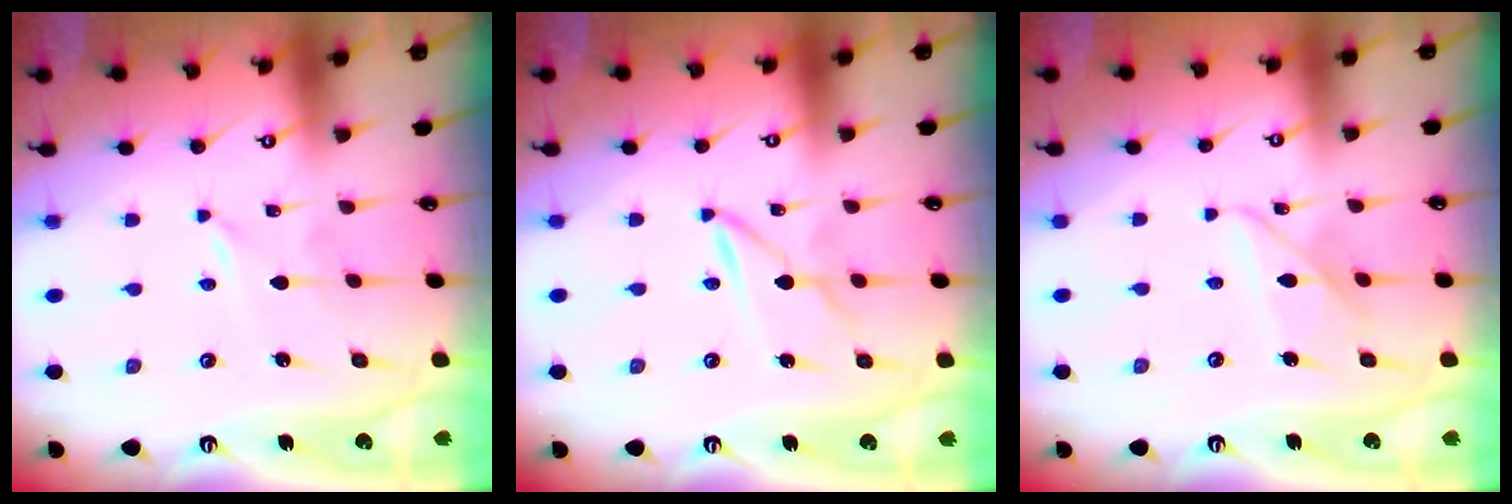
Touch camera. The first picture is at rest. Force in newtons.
{"total": 2.5, "press": 2.5, "slide": 0.3}
{"total": 8.8, "press": 8.8, "slide": 0.6}